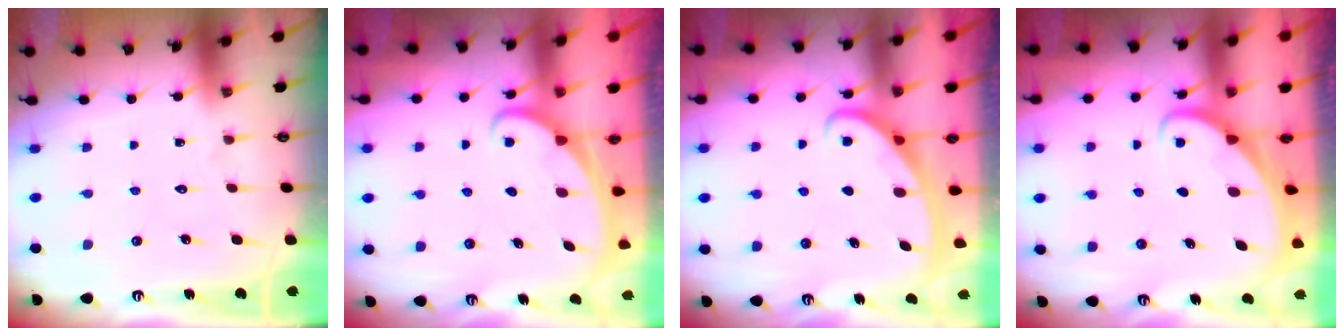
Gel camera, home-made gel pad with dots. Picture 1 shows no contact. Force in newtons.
{"total": 1.8, "press": 1.8, "slide": 0.1}
{"total": 2.8, "press": 2.8, "slide": 0.4}
{"total": 1.6, "press": 1.6, "slide": 0.0}